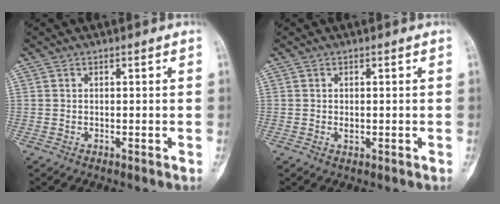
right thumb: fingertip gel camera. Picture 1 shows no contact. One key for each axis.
{"total": 0.9, "fx": 0.1, "fy": 0.6, "fz": 0.7, "tx": -0.006, "ty": -0.001, "tz": 0.002}